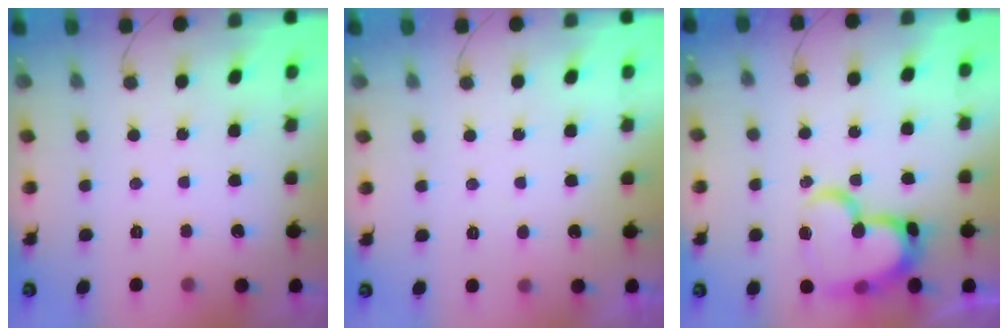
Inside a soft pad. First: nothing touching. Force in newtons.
{"total": 2.7, "press": 2.7, "slide": 0.2}
{"total": 20.0, "press": 19.9, "slide": 2.1}